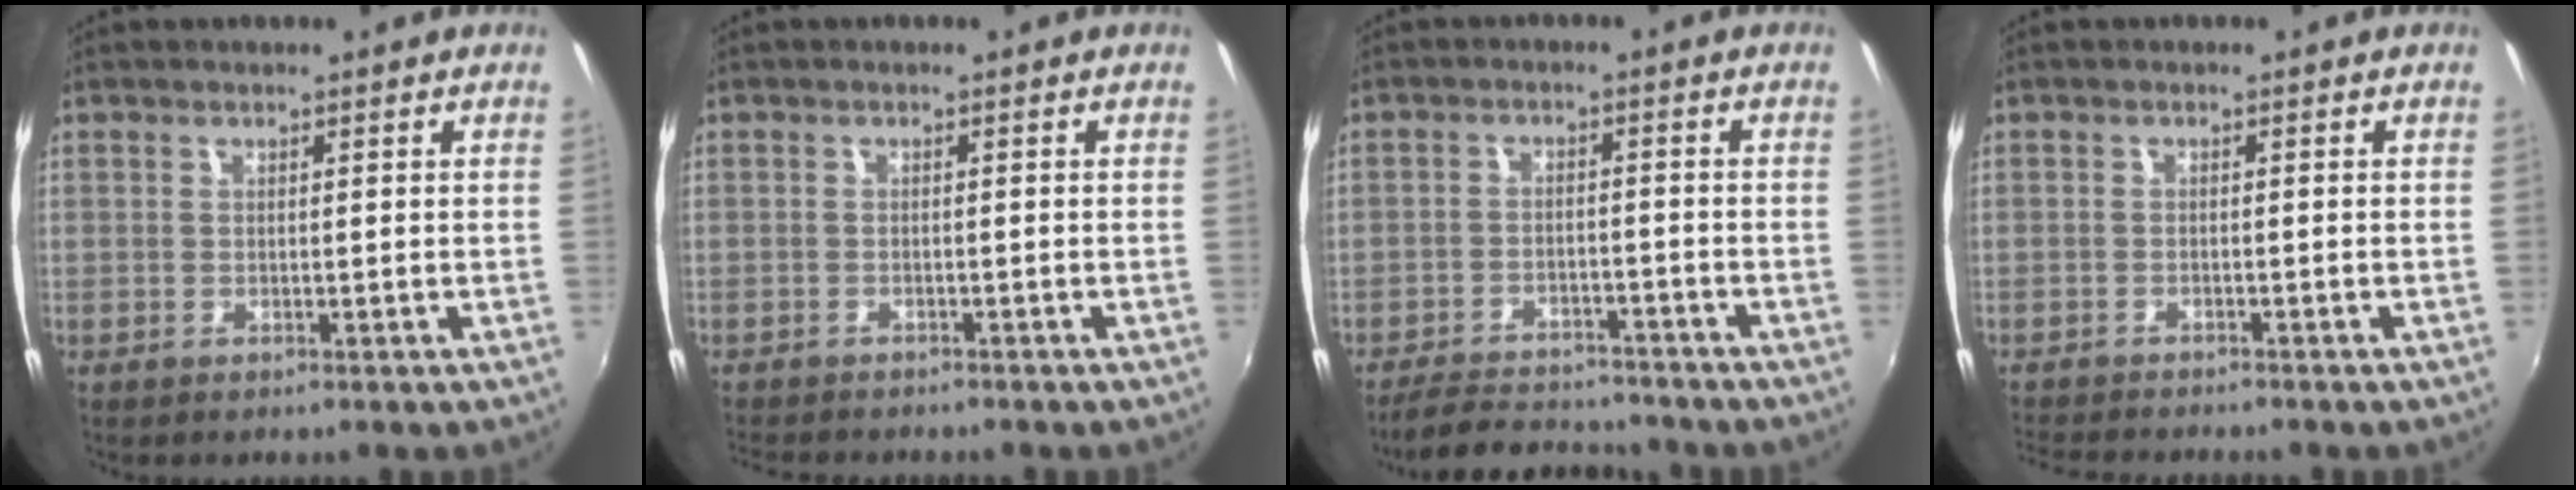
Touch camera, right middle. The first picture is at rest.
{"total": 4.0, "force": [-3.7, 0.6, 1.3], "torque": [-0.035, -0.016, -0.060]}
{"total": 11.2, "force": [-10.3, 2.8, 3.5], "torque": [-0.094, 0.002, -0.151]}
{"total": 5.9, "force": [-5.6, 0.4, 1.9], "torque": [-0.052, -0.018, -0.093]}